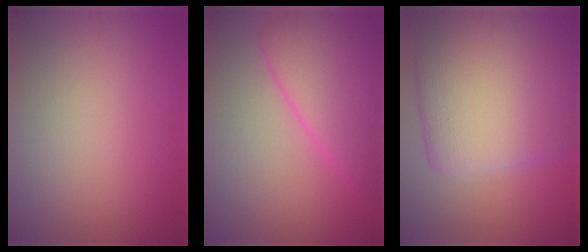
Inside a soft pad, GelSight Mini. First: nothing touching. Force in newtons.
{"total": 5.9, "press": 5.9, "slide": 0.2}
{"total": 11.3, "press": 11.3, "slide": 0.8}